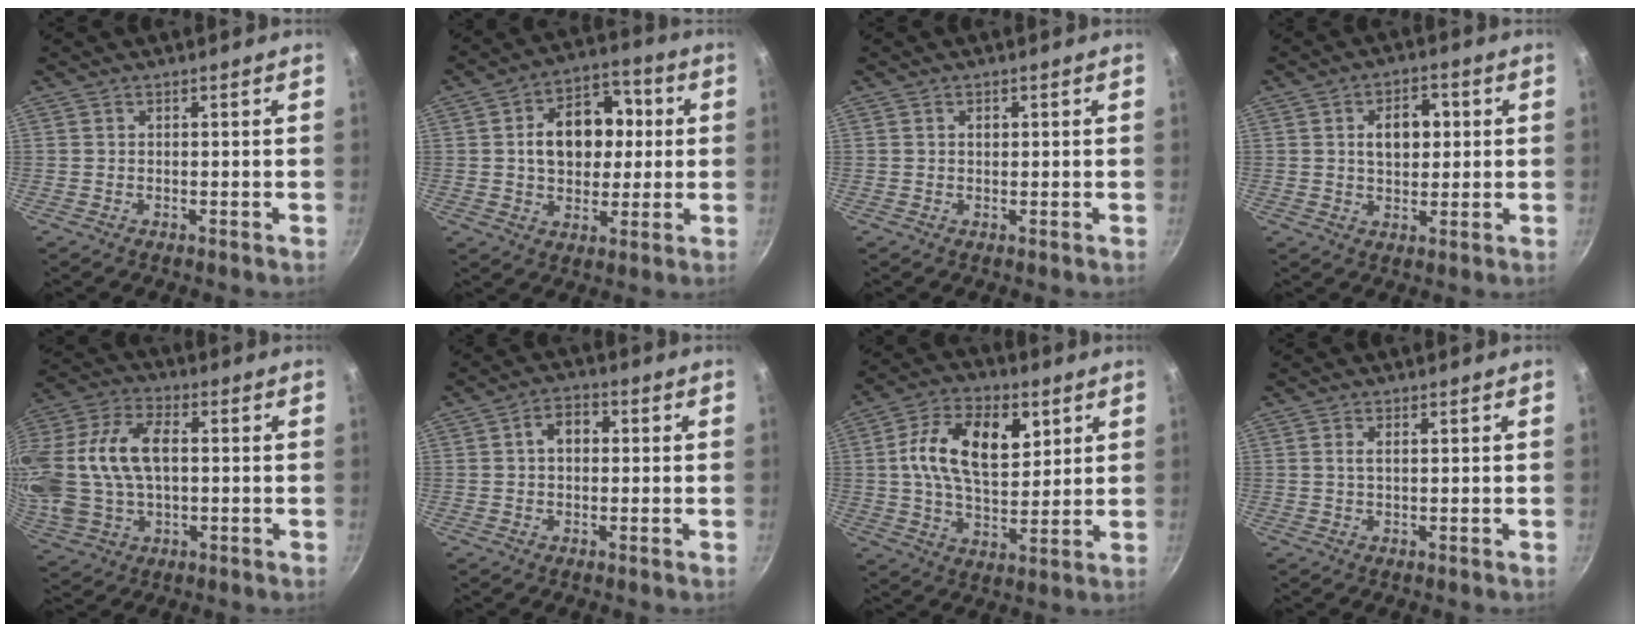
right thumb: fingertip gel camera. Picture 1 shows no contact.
{"total": 14.2, "force": [1.7, 10.0, 10.0], "torque": [-0.113, 0.021, 0.022]}
{"total": 0.9, "force": [0.3, 0.7, 0.6], "torque": [-0.004, 0.001, 0.005]}
{"total": 7.4, "force": [1.4, 4.7, 5.5], "torque": [-0.061, 0.004, 0.020]}
{"total": 24.6, "force": [1.7, 15.1, 19.3], "torque": [-0.466, 0.024, 0.043]}
{"total": 4.7, "force": [0.5, 3.3, 3.4], "torque": [-0.043, 0.017, 0.001]}
{"total": 16.4, "force": [4.5, 9.2, 12.7], "torque": [-0.199, -0.004, 0.079]}
{"total": 1.3, "force": [0.4, 0.5, 1.1], "torque": [-0.027, 0.006, 0.011]}